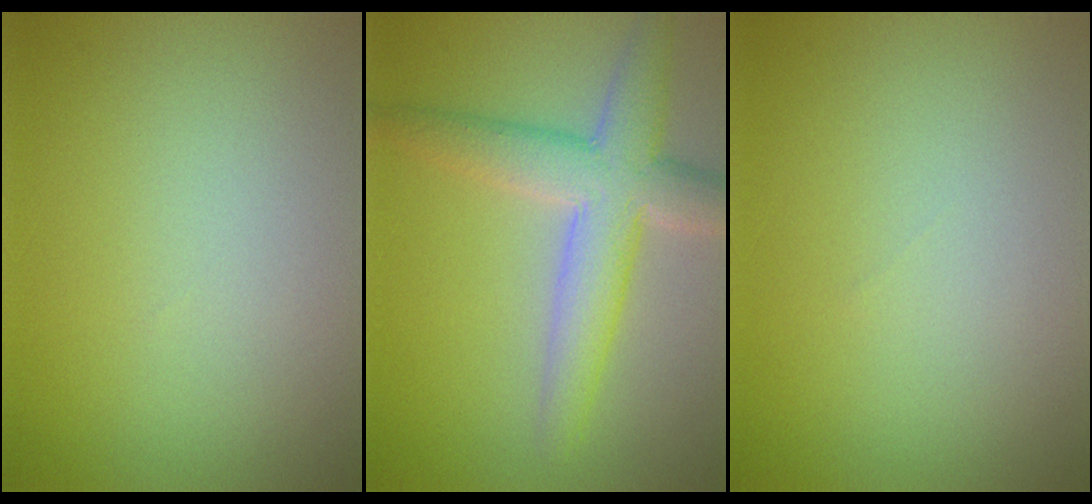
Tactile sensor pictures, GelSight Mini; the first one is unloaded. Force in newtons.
{"total": 5.8, "press": 5.8, "slide": 0.3}
{"total": 0.0}